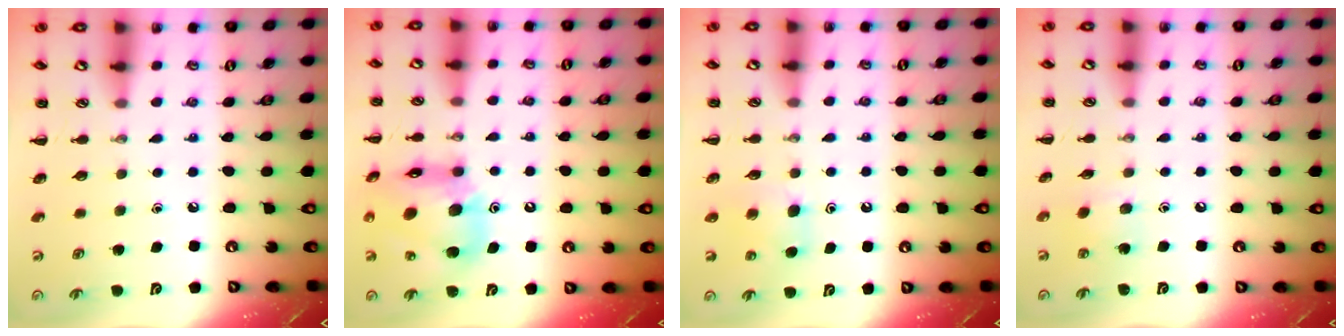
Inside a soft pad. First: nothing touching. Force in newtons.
{"total": 17.5, "press": 17.1, "slide": 4.0}
{"total": 5.2, "press": 4.9, "slide": 1.7}
{"total": 5.9, "press": 5.7, "slide": 1.6}